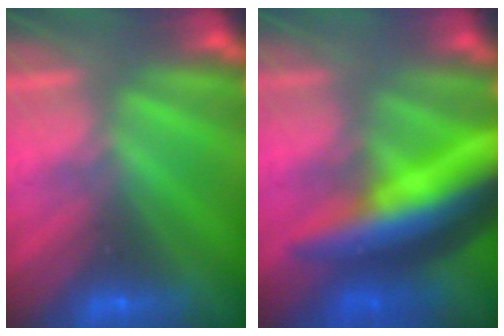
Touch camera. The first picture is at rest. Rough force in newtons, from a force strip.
{"total": 12.7}